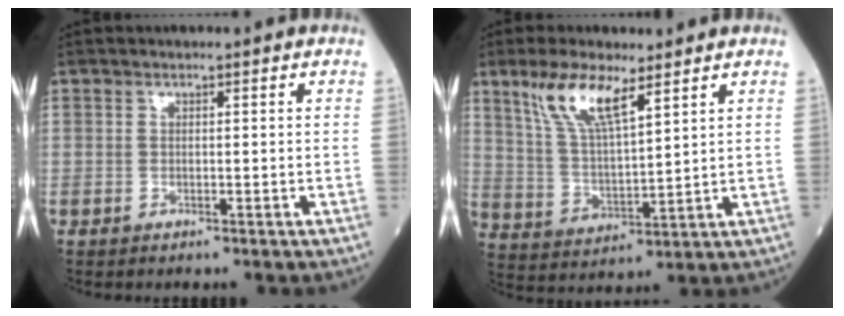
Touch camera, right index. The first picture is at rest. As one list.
[{"total": 10.4, "force": [6.3, 2.7, 7.8], "torque": [-0.169, 0.009, 0.132]}]